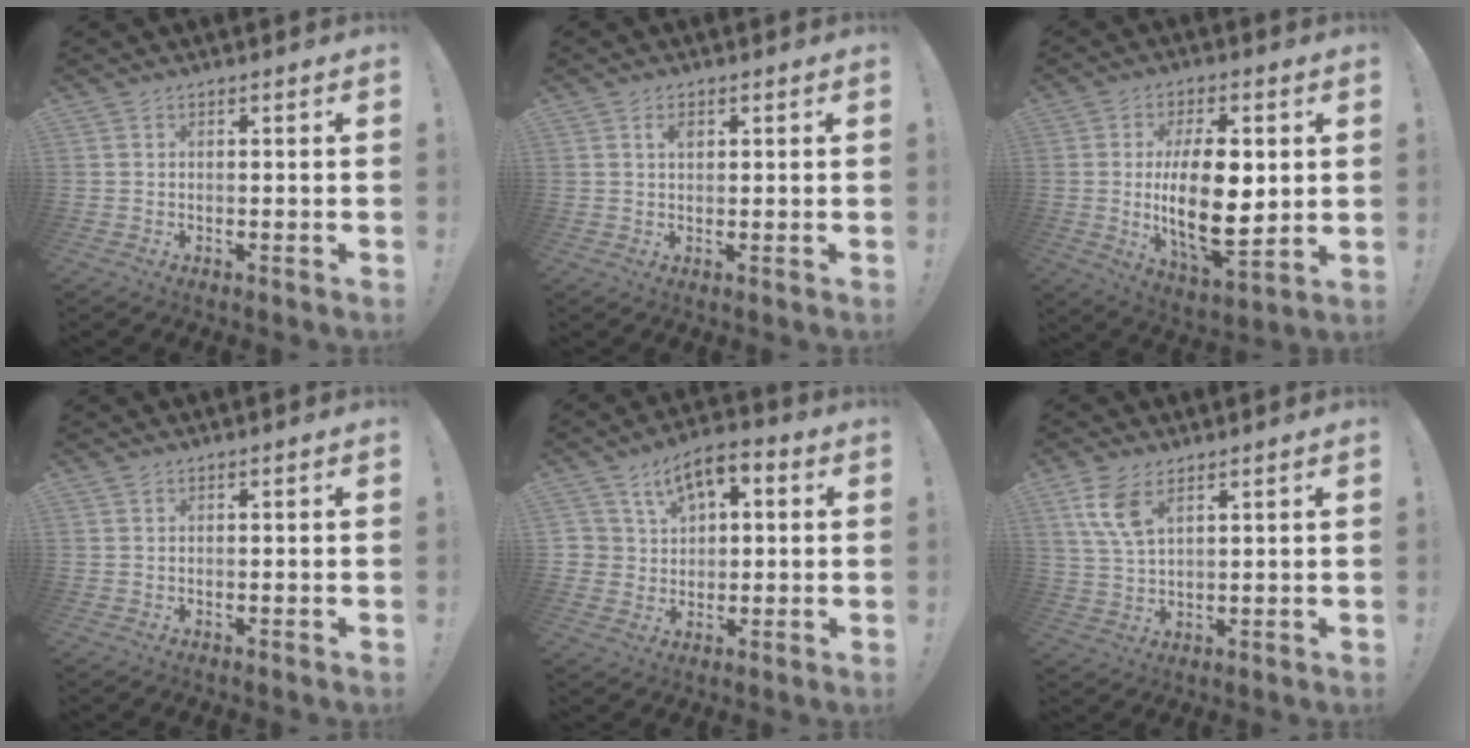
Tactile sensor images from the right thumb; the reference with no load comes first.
{"total": 1.9, "force": [0.8, 1.1, 1.4], "torque": [-0.021, -0.001, 0.011]}
{"total": 19.0, "force": [1.1, 8.7, 16.9], "torque": [-0.296, -0.018, 0.014]}
{"total": 0.0}
{"total": 8.7, "force": [4.0, 6.3, 4.5], "torque": [-0.076, -0.016, 0.079]}
{"total": 8.1, "force": [4.4, 3.9, 5.6], "torque": [-0.108, -0.015, 0.083]}